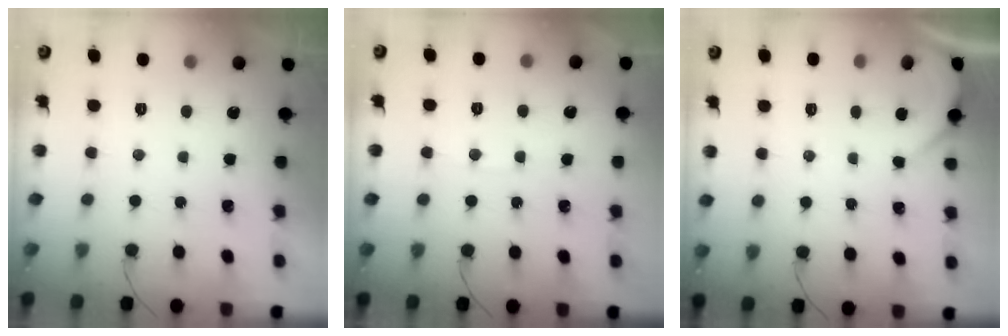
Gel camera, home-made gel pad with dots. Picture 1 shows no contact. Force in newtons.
{"total": 3.9, "press": 3.8, "slide": 0.3}
{"total": 1.9, "press": 1.9, "slide": 0.2}